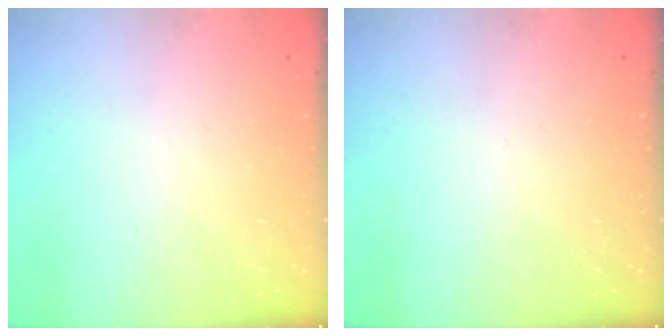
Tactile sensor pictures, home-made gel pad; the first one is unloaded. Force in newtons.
{"total": 0.0}